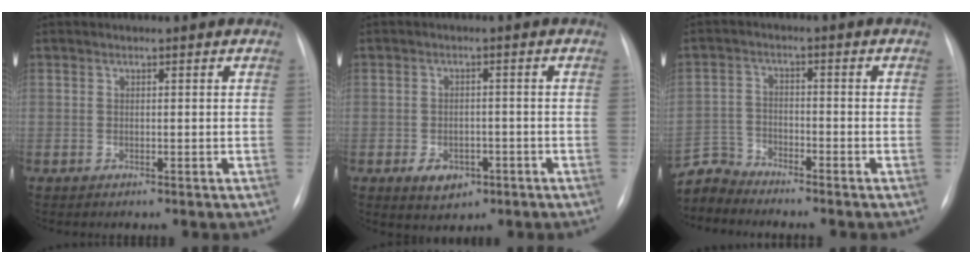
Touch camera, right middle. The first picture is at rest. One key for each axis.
{"total": 4.4, "fx": -2.0, "fy": 3.0, "fz": 2.6, "tx": -0.039, "ty": 0.001, "tz": -0.016}
{"total": 4.7, "fx": -4.6, "fy": 0.1, "fz": -1.1, "tx": 0.021, "ty": -0.006, "tz": -0.090}